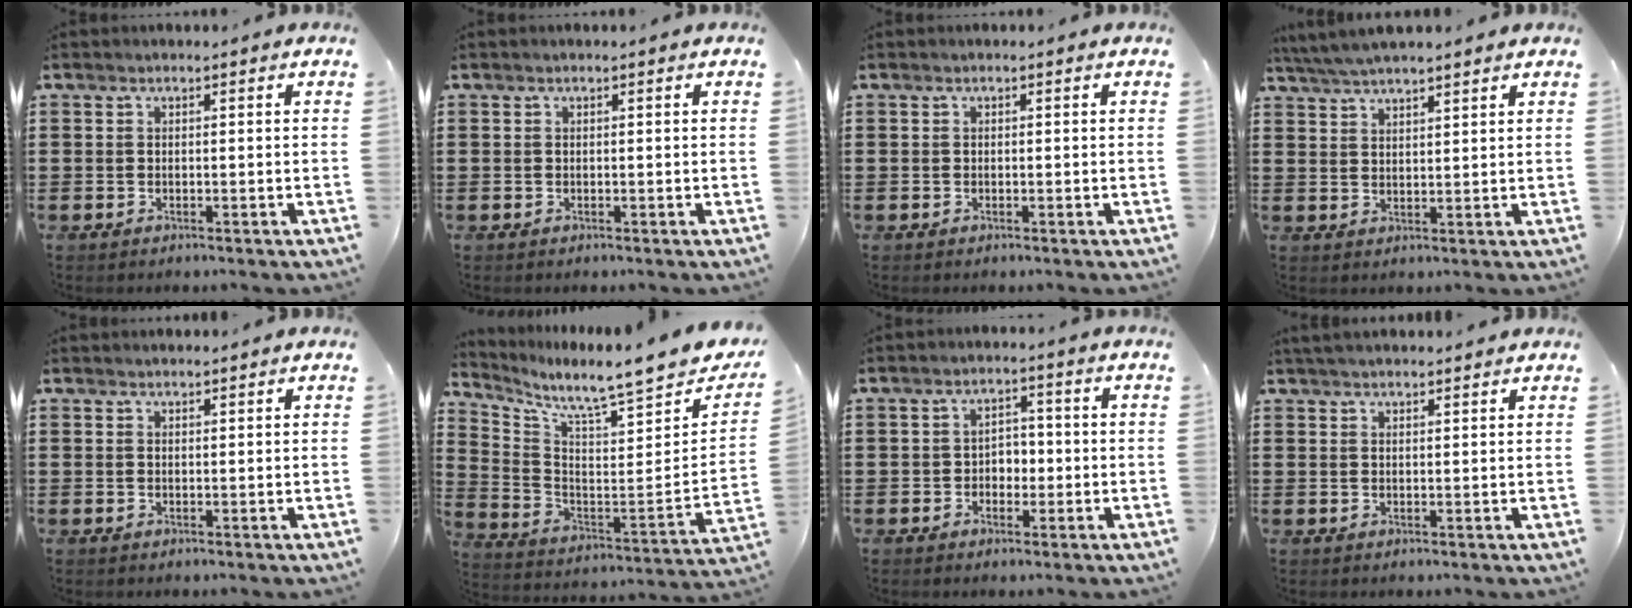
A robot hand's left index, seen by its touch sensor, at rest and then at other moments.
{"total": 0.0}
{"total": 0.0}
{"total": 4.0, "force": [3.7, 0.1, 1.4], "torque": [-0.039, -0.007, 0.069]}
{"total": 0.8, "force": [0.8, 0.0, 0.1], "torque": [-0.003, -0.002, 0.017]}
{"total": 7.3, "force": [6.5, -0.3, 3.2], "torque": [-0.083, -0.076, 0.099]}
{"total": 2.8, "force": [-0.9, 2.1, 1.5], "torque": [-0.035, 0.006, -0.025]}
{"total": 2.1, "force": [2.0, 0.2, 0.5], "torque": [-0.013, 0.003, 0.039]}